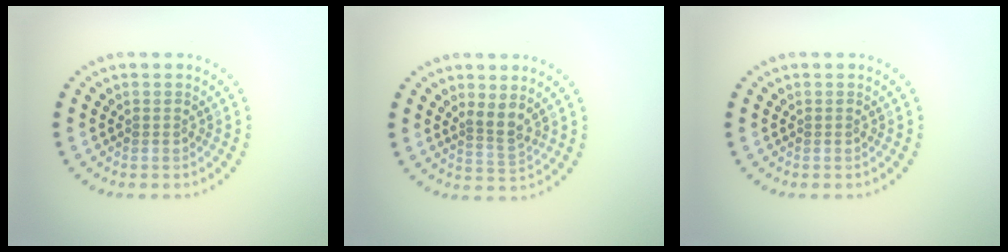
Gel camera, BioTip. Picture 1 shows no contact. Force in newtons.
{"total": 2.1, "press": 1.6, "slide": 1.3}
{"total": 0.0}